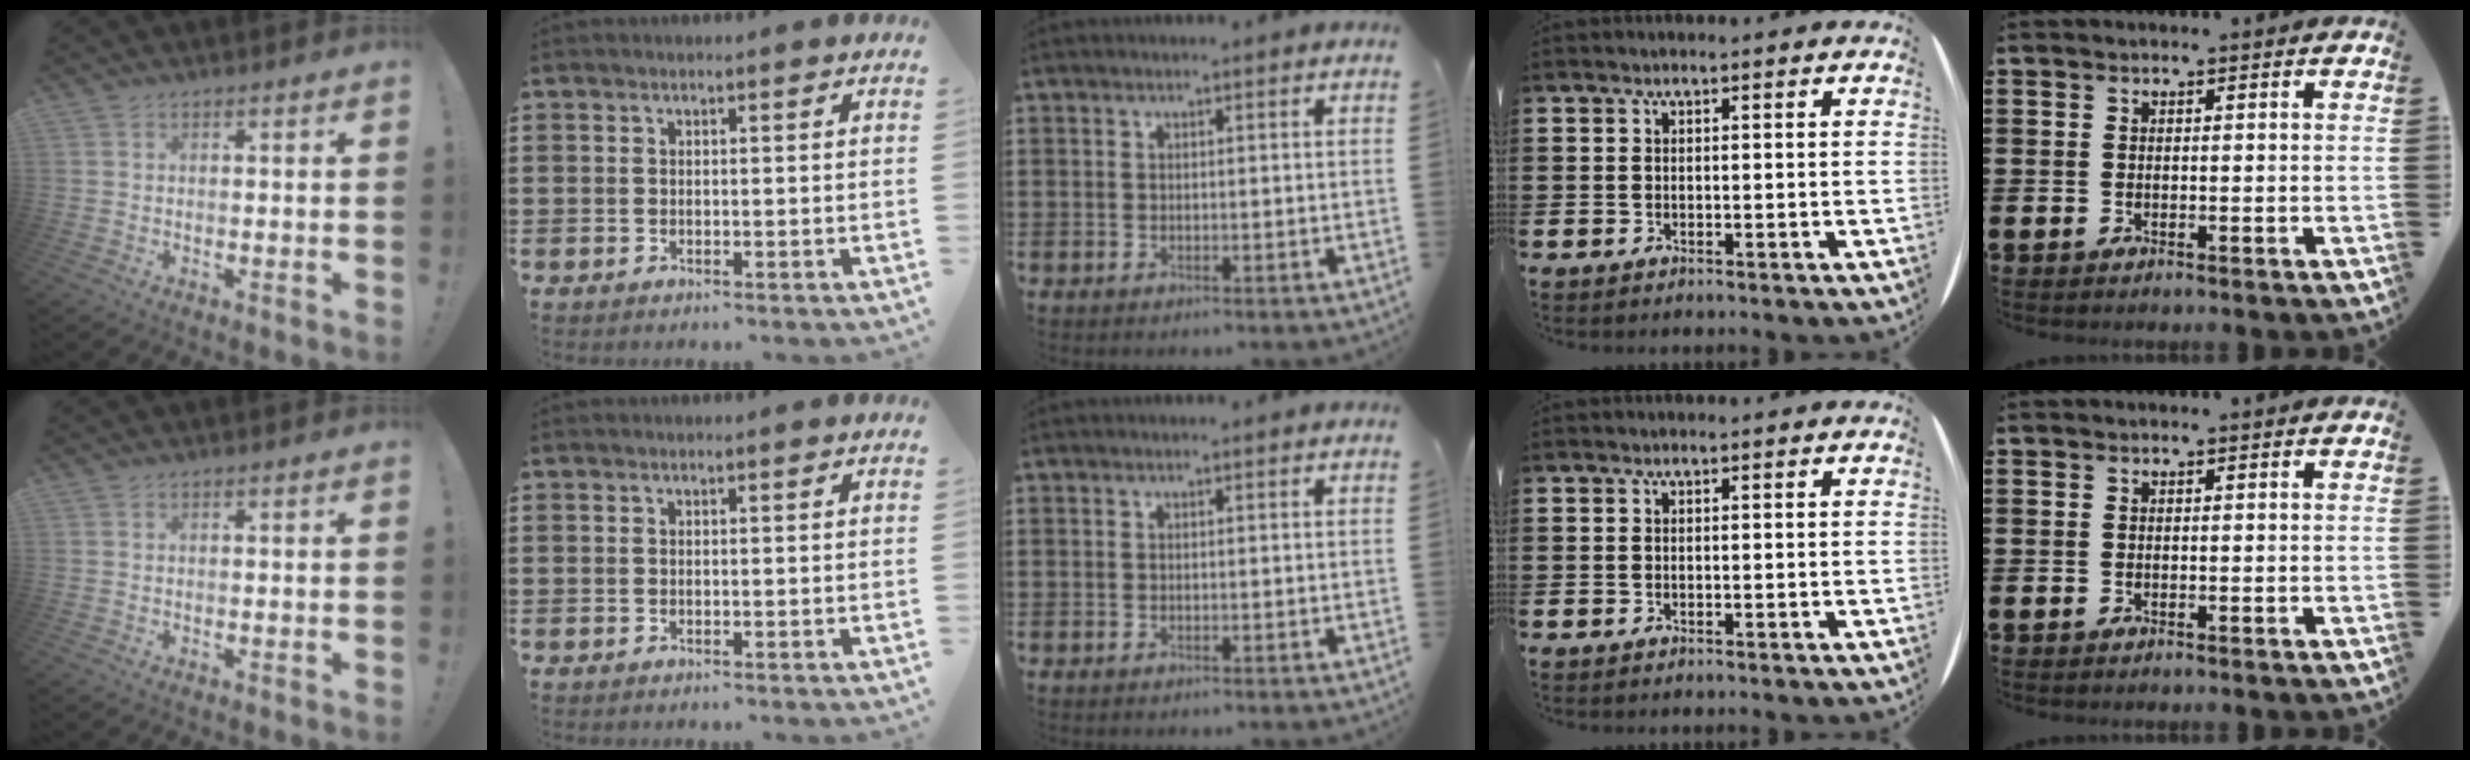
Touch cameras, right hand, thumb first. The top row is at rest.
{}